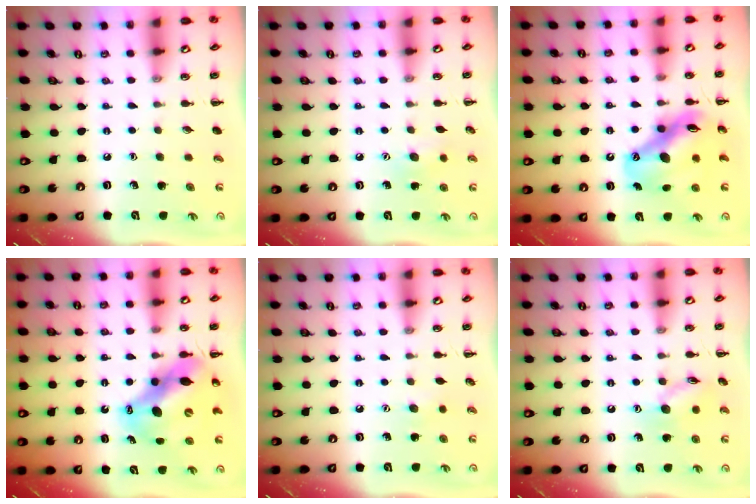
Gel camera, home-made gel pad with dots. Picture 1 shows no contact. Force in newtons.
{"total": 7.0, "press": 6.9, "slide": 1.5}
{"total": 14.6, "press": 14.1, "slide": 3.7}
{"total": 13.5, "press": 13.1, "slide": 3.5}
{"total": 2.9, "press": 2.8, "slide": 0.7}
{"total": 9.4, "press": 9.4, "slide": 0.5}